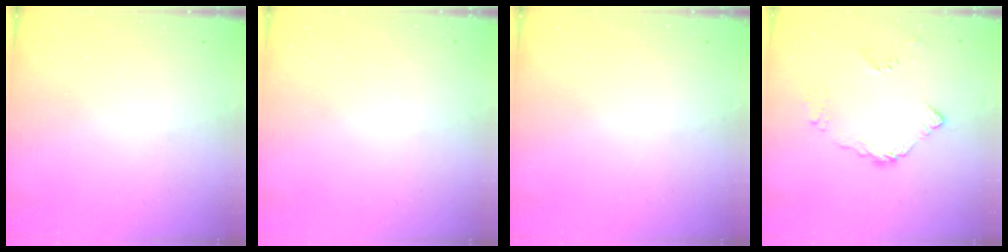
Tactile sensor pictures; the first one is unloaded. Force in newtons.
{"total": 1.7, "press": 1.7, "slide": 0.1}
{"total": 0.0}
{"total": 6.7, "press": 6.7, "slide": 0.3}